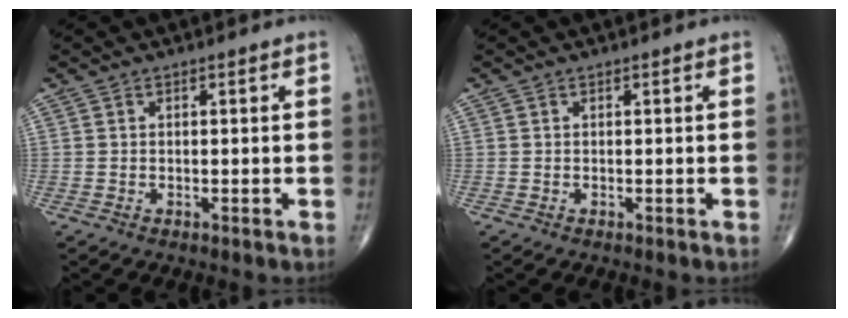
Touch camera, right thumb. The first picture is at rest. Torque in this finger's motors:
{"motor_torque": [0.00, 0.00, 0.02, 0.02, 0.00]}